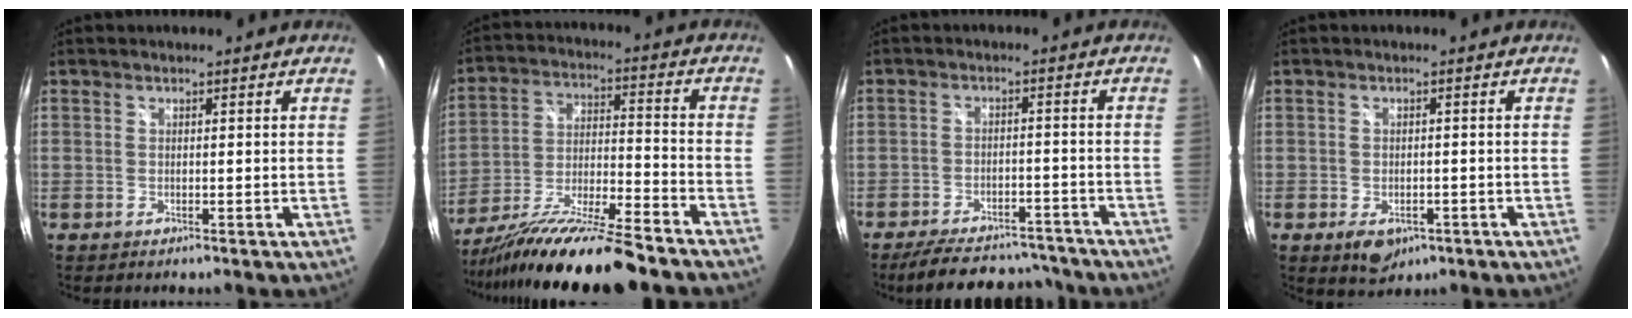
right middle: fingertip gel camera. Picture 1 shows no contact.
{"total": 19.2, "force": [-15.8, 0.7, 10.8], "torque": [-0.214, -0.037, -0.271]}
{"total": 14.0, "force": [-12.3, 4.6, 5.0], "torque": [-0.115, 0.007, -0.166]}
{"total": 5.5, "force": [-2.6, 3.5, 3.3], "torque": [-0.059, -0.014, -0.034]}